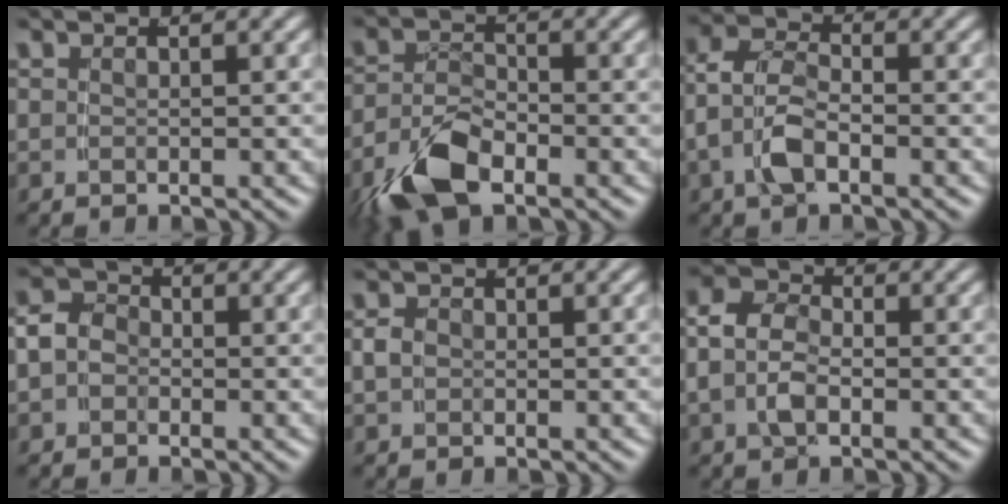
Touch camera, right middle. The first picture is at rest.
{"total": 6.0, "force": [-3.3, 2.9, 4.0], "torque": [-0.068, -0.007, -0.056]}
{"total": 5.8, "force": [-0.9, 4.4, 3.7], "torque": [-0.090, -0.016, -0.021]}
{"total": 4.5, "force": [-0.2, 4.0, 2.0], "torque": [-0.037, -0.007, -0.011]}
{"total": 0.6, "force": [-0.1, 0.4, 0.5], "torque": [-0.008, 0.001, 0.001]}
{"total": 6.4, "force": [0.0, 5.2, 3.8], "torque": [-0.078, 0.003, -0.014]}